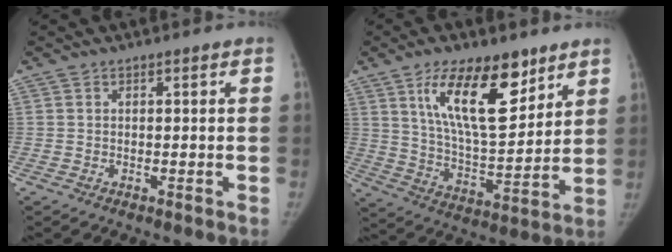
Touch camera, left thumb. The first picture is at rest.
{"total": 17.8, "force": [9.8, 7.4, 12.9], "torque": [-0.174, -0.056, 0.177]}